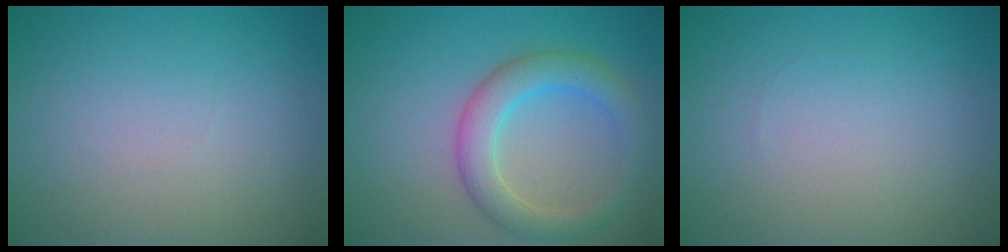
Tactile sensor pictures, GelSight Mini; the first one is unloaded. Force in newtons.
{"total": 4.4, "press": 4.4, "slide": 0.3}
{"total": 0.0}